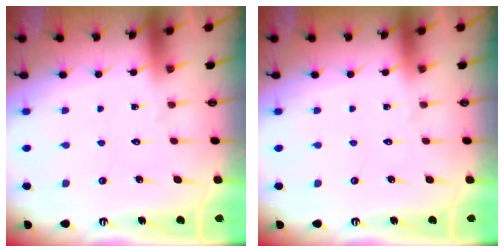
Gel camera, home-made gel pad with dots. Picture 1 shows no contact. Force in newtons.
{"total": 0.0}